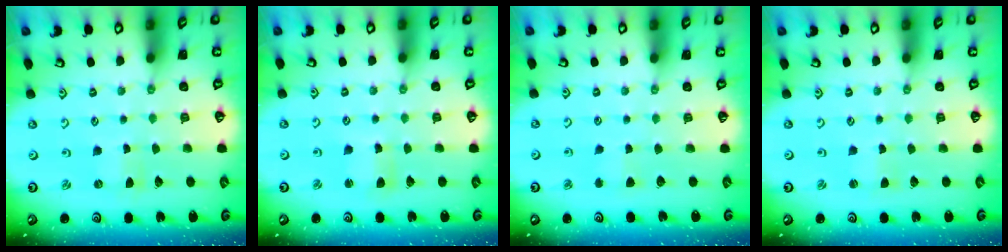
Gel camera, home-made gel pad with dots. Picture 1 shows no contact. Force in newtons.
{"total": 3.7, "press": 3.7, "slide": 0.3}
{"total": 2.3, "press": 2.3, "slide": 0.4}
{"total": 1.4, "press": 1.4, "slide": 0.4}